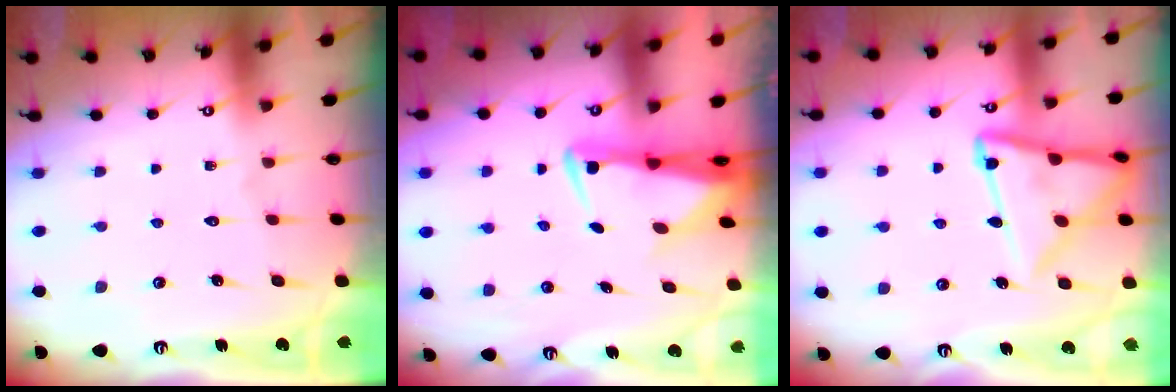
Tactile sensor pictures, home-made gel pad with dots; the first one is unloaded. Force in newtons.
{"total": 3.3, "press": 3.2, "slide": 0.6}
{"total": 14.2, "press": 14.2, "slide": 1.2}